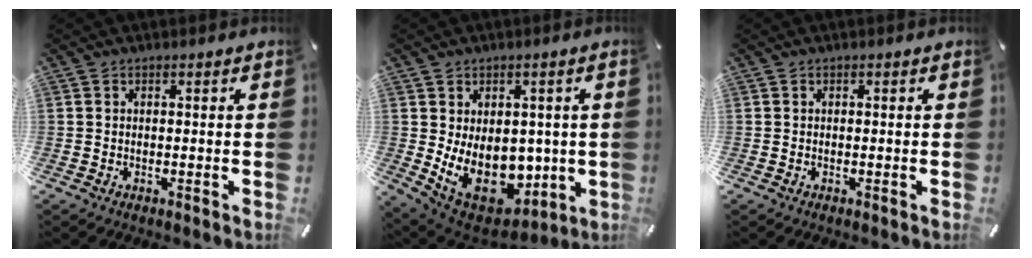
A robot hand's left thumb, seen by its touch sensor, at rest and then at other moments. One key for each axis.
{"total": 15.9, "fx": -0.4, "fy": 12.1, "fz": 10.4, "tx": -0.161, "ty": -0.032, "tz": 0.012}
{"total": 0.0}